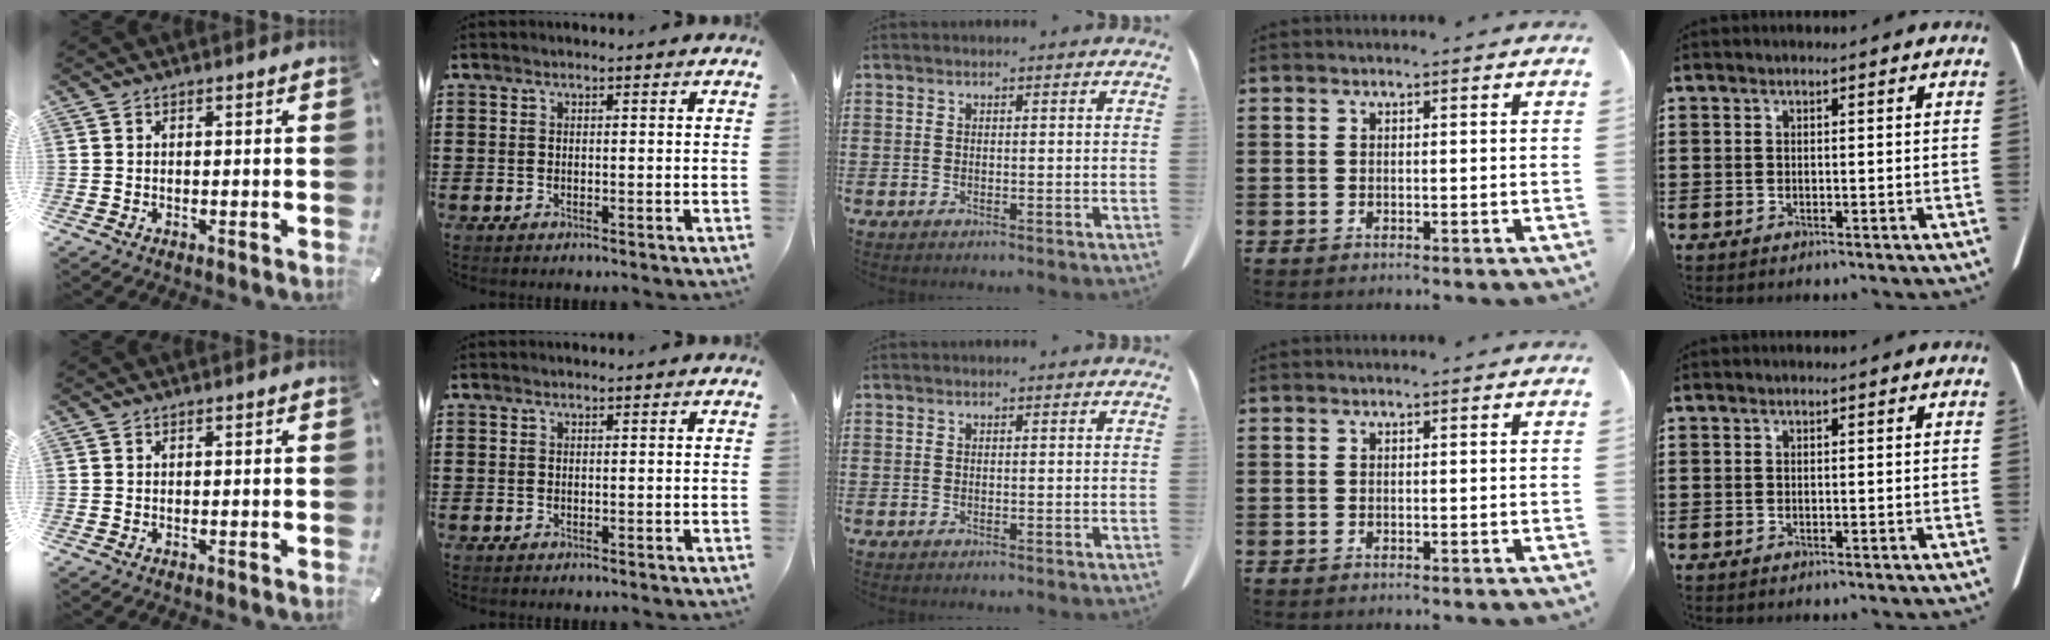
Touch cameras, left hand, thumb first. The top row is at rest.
{}